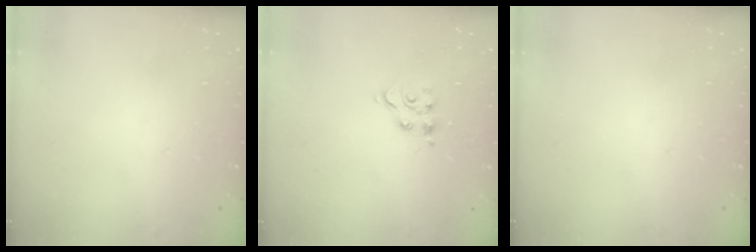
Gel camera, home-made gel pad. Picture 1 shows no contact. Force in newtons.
{"total": 6.7, "press": 6.7, "slide": 0.0}
{"total": 0.0}